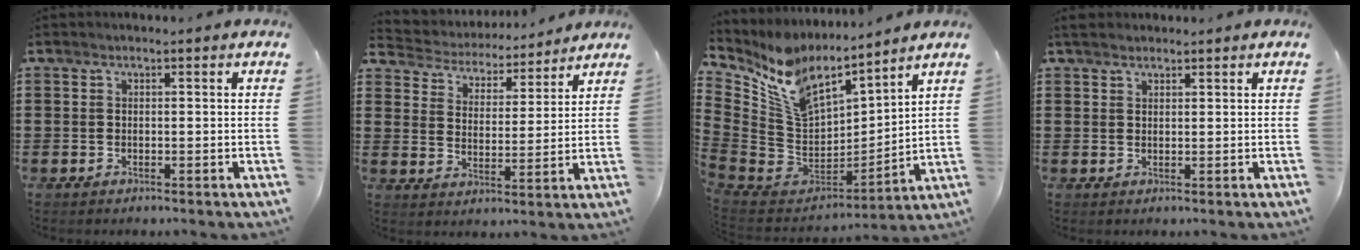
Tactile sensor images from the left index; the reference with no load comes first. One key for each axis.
{"total": 4.0, "fx": 4.0, "fy": 0.6, "fz": 0.0, "tx": -0.027, "ty": -0.031, "tz": 0.063}
{"total": 9.7, "fx": 7.1, "fy": 4.3, "fz": 5.1, "tx": -0.141, "ty": -0.055, "tz": 0.125}
{"total": 1.6, "fx": 1.4, "fy": 0.5, "fz": 0.5, "tx": -0.011, "ty": 0.004, "tz": 0.028}